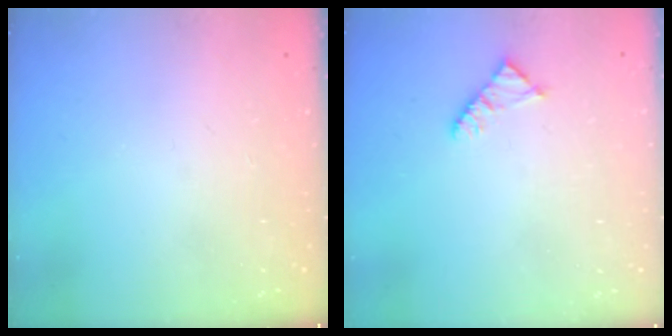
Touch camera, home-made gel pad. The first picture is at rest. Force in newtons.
{"total": 2.3, "press": 2.3, "slide": 0.4}